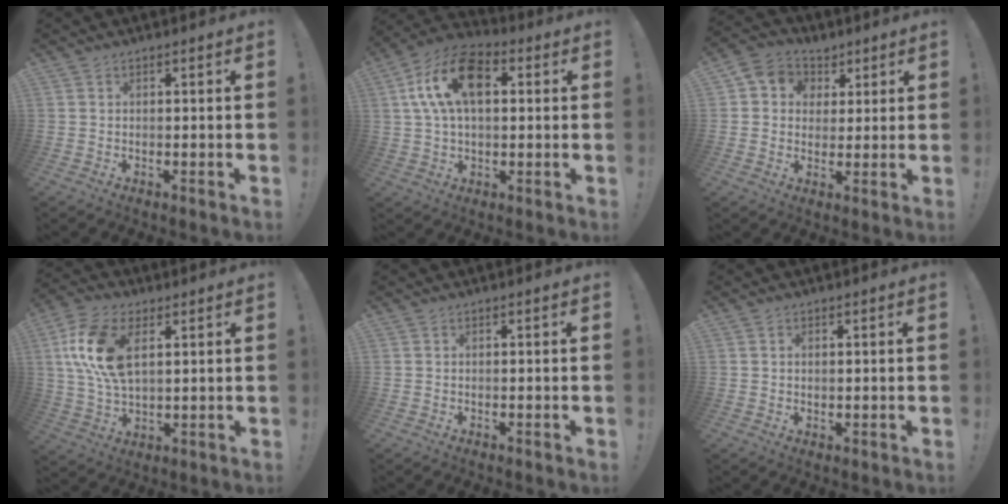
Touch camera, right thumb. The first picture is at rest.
{"total": 16.1, "force": [4.4, 9.4, 12.2], "torque": [-0.226, 0.006, 0.077]}
{"total": 7.2, "force": [1.8, 6.7, 2.1], "torque": [-0.035, -0.001, 0.042]}
{"total": 15.4, "force": [4.8, 9.1, 11.4], "torque": [-0.237, -0.003, 0.090]}
{"total": 0.0}
{"total": 0.8, "force": [0.6, 0.5, 0.3], "torque": [-0.002, -0.001, 0.011]}